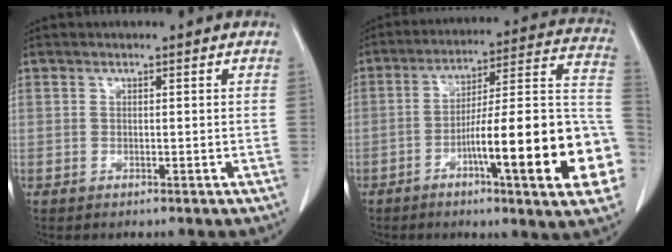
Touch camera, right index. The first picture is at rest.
{"total": 22.8, "force": [-7.3, 2.2, 21.5], "torque": [-0.225, 0.018, -0.102]}